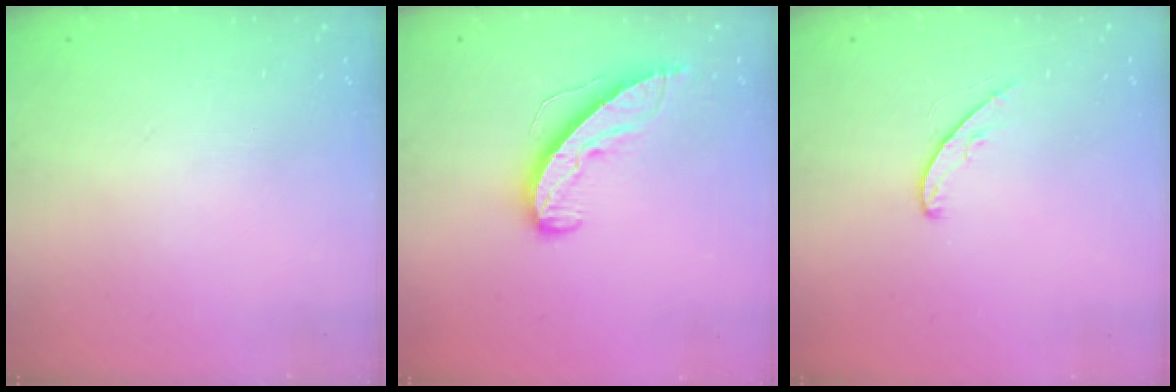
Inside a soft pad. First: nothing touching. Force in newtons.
{"total": 8.4, "press": 8.4, "slide": 0.2}
{"total": 5.1, "press": 5.1, "slide": 0.5}